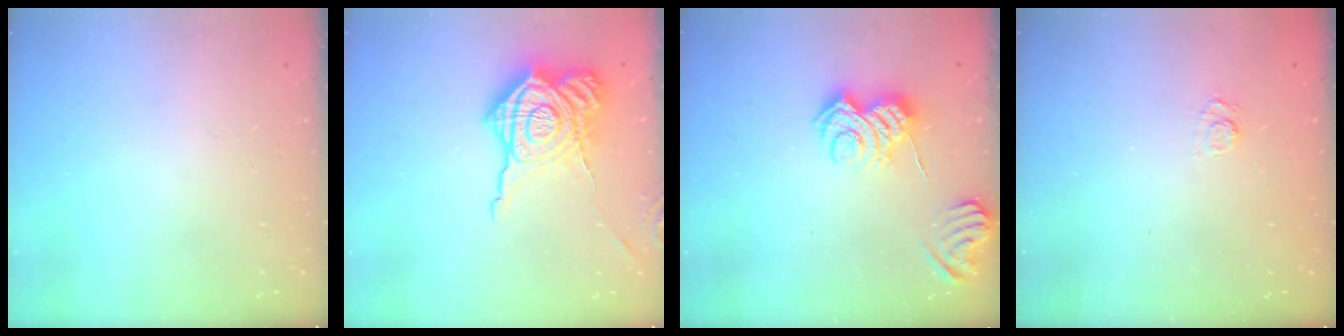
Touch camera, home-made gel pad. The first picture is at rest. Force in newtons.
{"total": 20.9, "press": 20.9, "slide": 1.5}
{"total": 5.7, "press": 5.7, "slide": 0.5}
{"total": 2.4, "press": 2.0, "slide": 1.3}